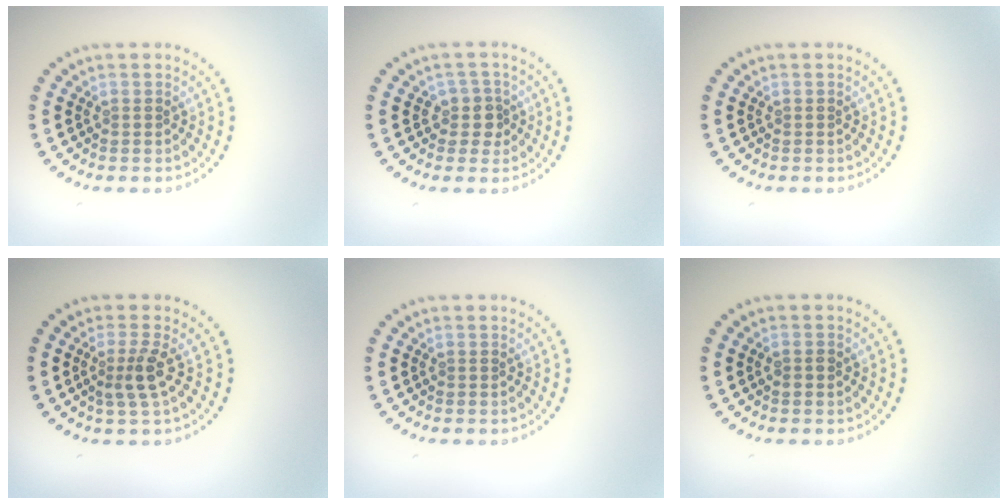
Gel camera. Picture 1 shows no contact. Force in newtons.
{"total": 2.0, "press": 1.7, "slide": 1.1}
{"total": 0.0}
{"total": 2.4, "press": 1.8, "slide": 1.5}
{"total": 0.0}
{"total": 0.9, "press": 0.9, "slide": 0.1}